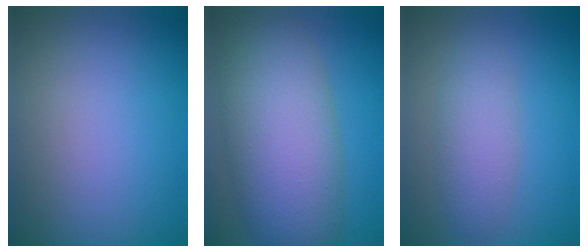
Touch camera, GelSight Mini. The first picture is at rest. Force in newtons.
{"total": 9.9, "press": 9.9, "slide": 0.4}
{"total": 3.1, "press": 3.1, "slide": 0.0}